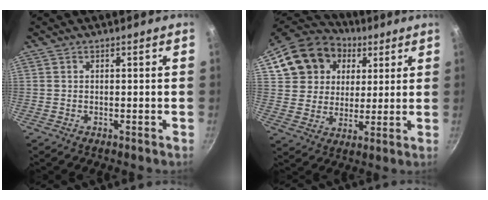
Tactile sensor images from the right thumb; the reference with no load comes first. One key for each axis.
{"total": 17.5, "fx": 6.7, "fy": 14.6, "fz": 7.0, "tx": -0.122, "ty": 0.021, "tz": 0.118}